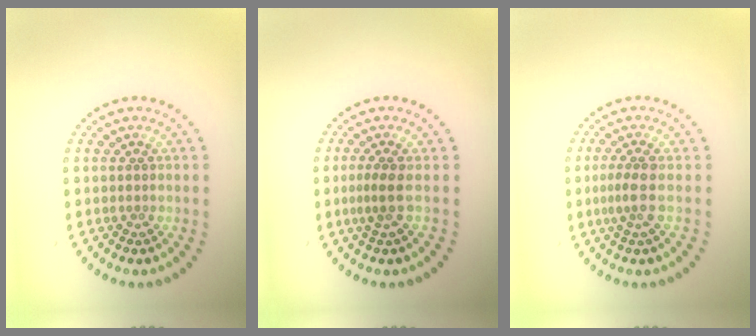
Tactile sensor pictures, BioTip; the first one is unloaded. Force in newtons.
{"total": 1.9, "press": 1.4, "slide": 1.3}
{"total": 1.9, "press": 1.6, "slide": 1.1}